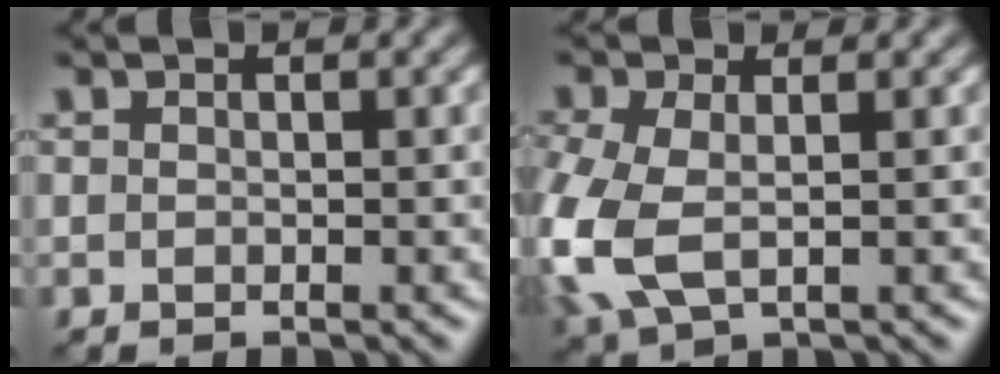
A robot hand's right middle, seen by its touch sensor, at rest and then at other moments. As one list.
[{"total": 6.3, "force": [-1.1, 3.7, 5.0], "torque": [-0.144, -0.008, -0.026]}]